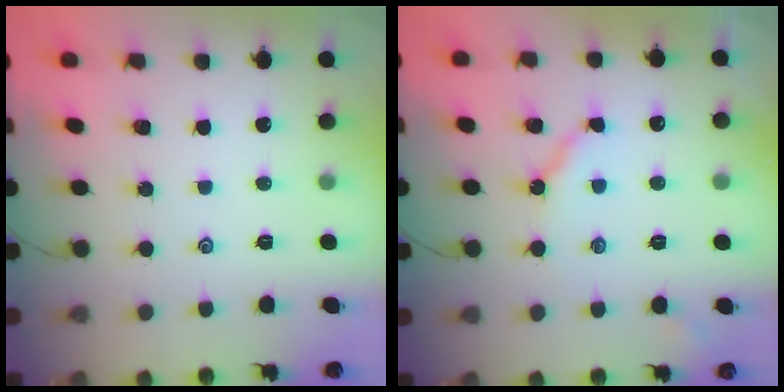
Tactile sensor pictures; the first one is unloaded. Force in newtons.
{"total": 5.3, "press": 5.2, "slide": 0.7}